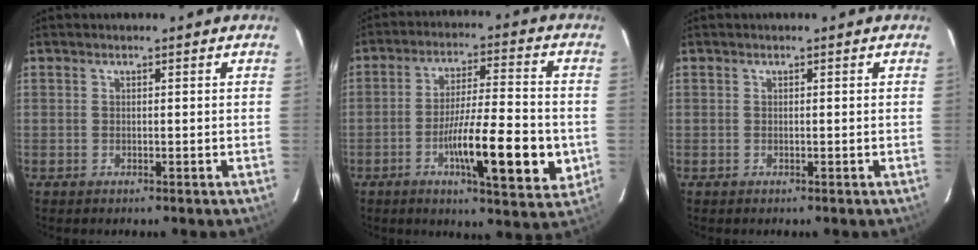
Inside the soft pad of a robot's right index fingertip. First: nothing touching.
{"total": 15.4, "force": [-4.3, 2.5, 14.5], "torque": [-0.227, -0.002, -0.067]}
{"total": 0.0}